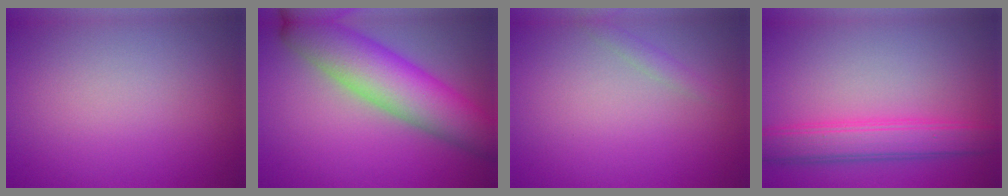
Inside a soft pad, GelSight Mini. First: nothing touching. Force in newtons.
{"total": 9.4, "press": 9.4, "slide": 0.3}
{"total": 1.0, "press": 1.0, "slide": 0.1}
{"total": 4.5, "press": 4.5, "slide": 0.2}